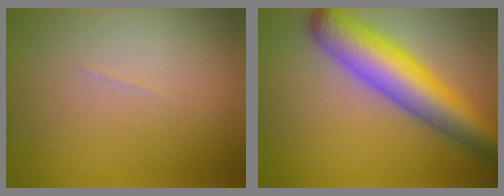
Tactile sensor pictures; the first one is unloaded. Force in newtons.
{"total": 8.5, "press": 8.5, "slide": 0.3}